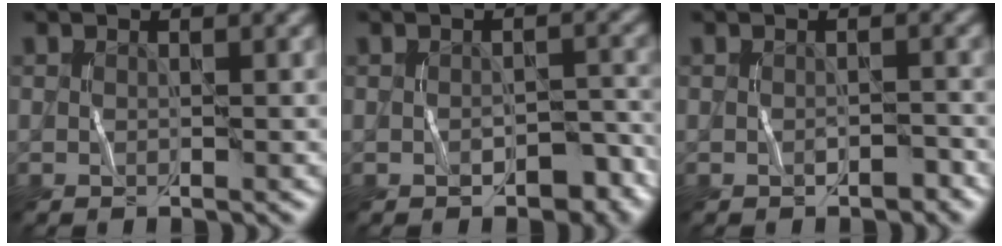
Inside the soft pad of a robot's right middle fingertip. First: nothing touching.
{"total": 2.7, "force": [-1.5, 1.6, 1.5], "torque": [-0.020, 0.000, -0.015]}
{"total": 1.1, "force": [-0.6, 0.6, 0.6], "torque": [-0.010, 0.002, -0.007]}